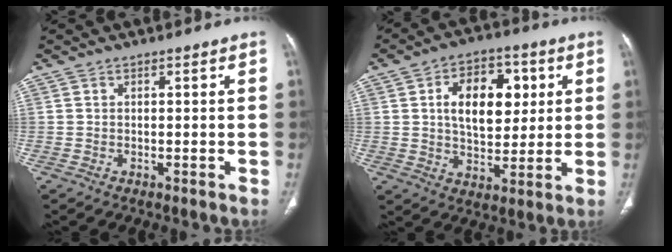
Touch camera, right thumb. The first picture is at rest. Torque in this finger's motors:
{"motor_torque": [-0.14, 0.62, 0.26, 0.26, 0.25]}